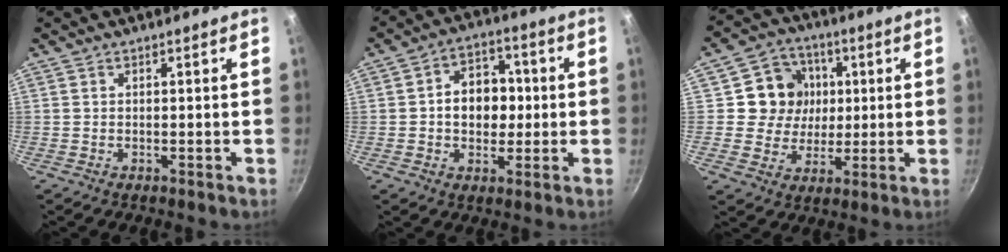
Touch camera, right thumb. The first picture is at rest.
{"total": 10.3, "force": [0.2, 7.8, 6.8], "torque": [-0.063, 0.016, -0.004]}
{"total": 11.1, "force": [2.1, 10.3, 3.7], "torque": [-0.024, 0.001, 0.026]}